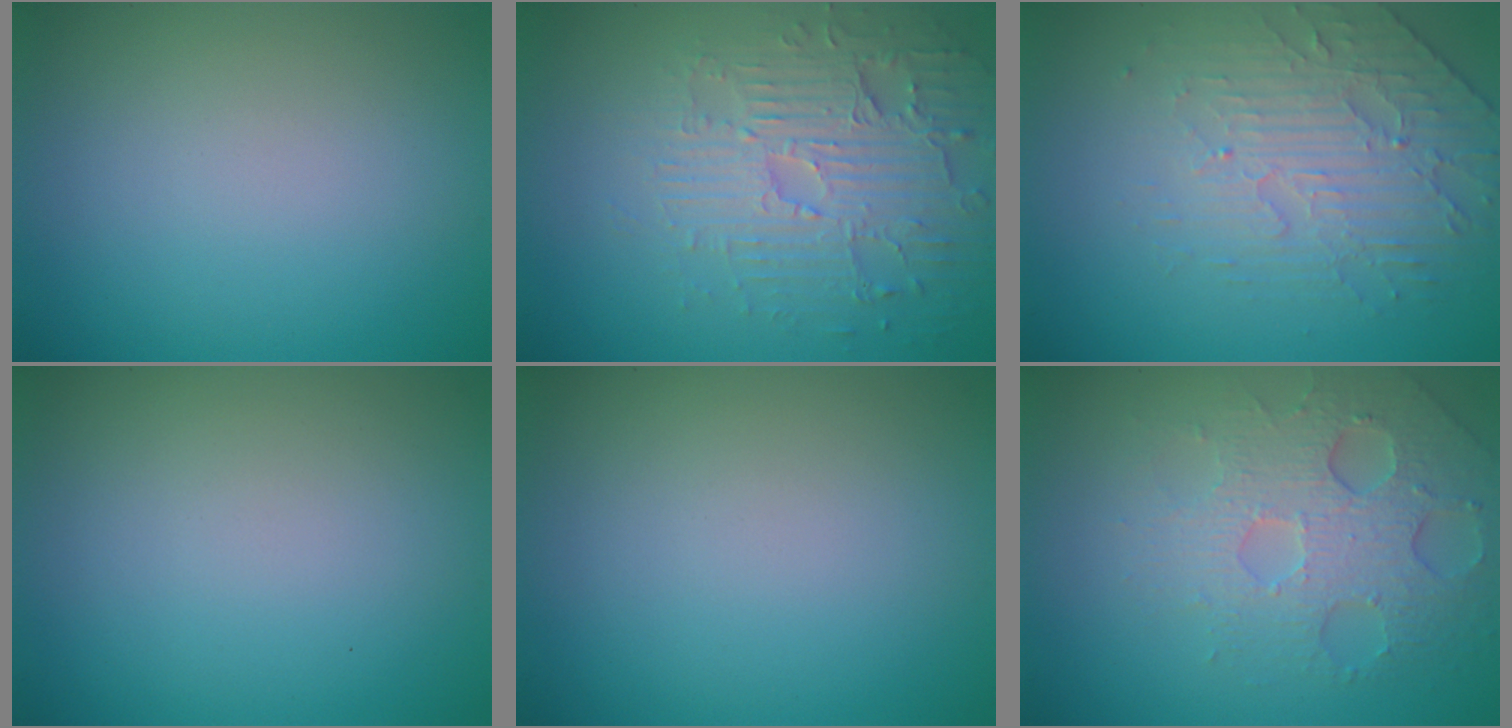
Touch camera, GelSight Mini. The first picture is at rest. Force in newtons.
{"total": 4.4, "press": 4.0, "slide": 1.7}
{"total": 4.5, "press": 3.4, "slide": 3.0}
{"total": 0.0}
{"total": 0.0}
{"total": 4.7, "press": 4.0, "slide": 2.5}